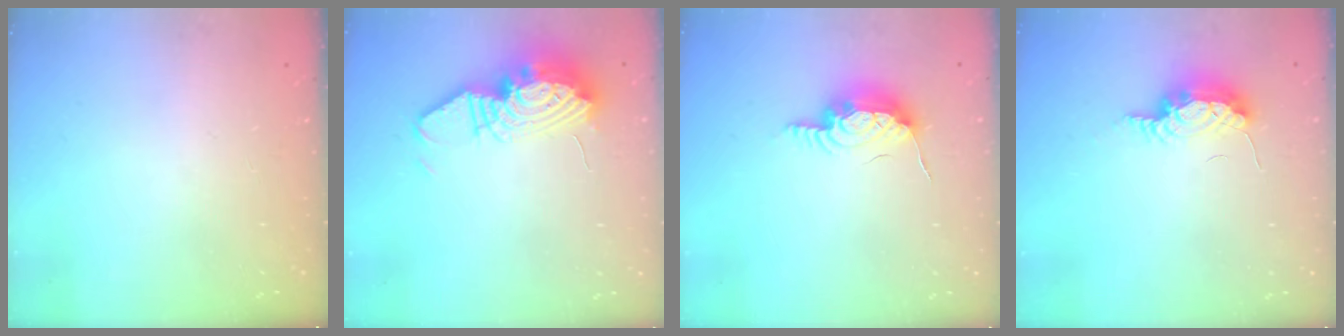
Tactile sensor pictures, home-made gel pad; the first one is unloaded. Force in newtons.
{"total": 14.7, "press": 14.6, "slide": 1.3}
{"total": 15.5, "press": 12.2, "slide": 9.5}
{"total": 7.6, "press": 7.3, "slide": 2.1}